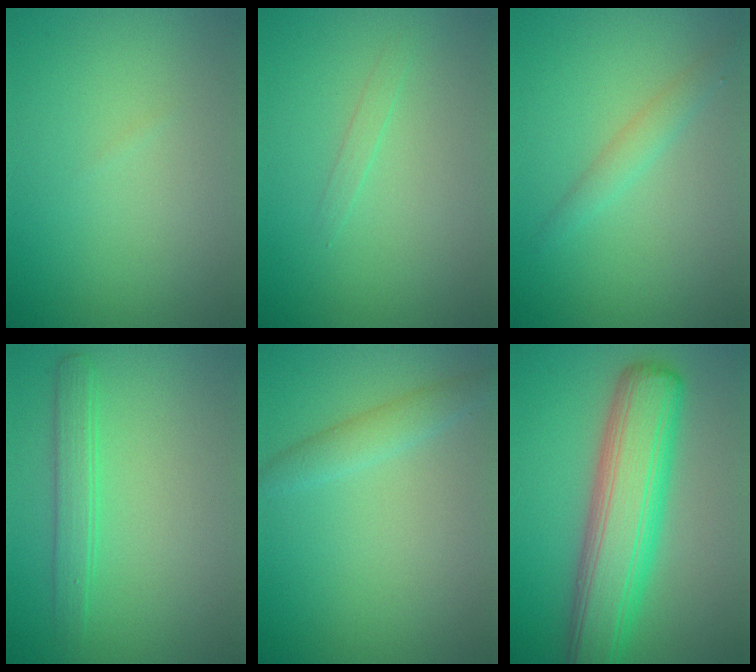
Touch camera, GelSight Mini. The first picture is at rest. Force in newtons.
{"total": 0.8, "press": 0.8, "slide": 0.1}
{"total": 1.7, "press": 1.7, "slide": 0.0}
{"total": 2.2, "press": 2.2, "slide": 0.2}
{"total": 2.0, "press": 2.0, "slide": 0.3}
{"total": 9.3, "press": 9.3, "slide": 0.3}